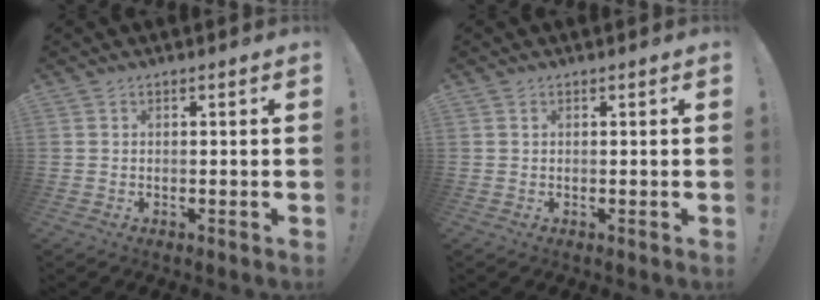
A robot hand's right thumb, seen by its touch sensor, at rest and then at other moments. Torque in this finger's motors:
{"motor_torque": [-0.03, 0.07, 0.15, -0.09, 0.03]}